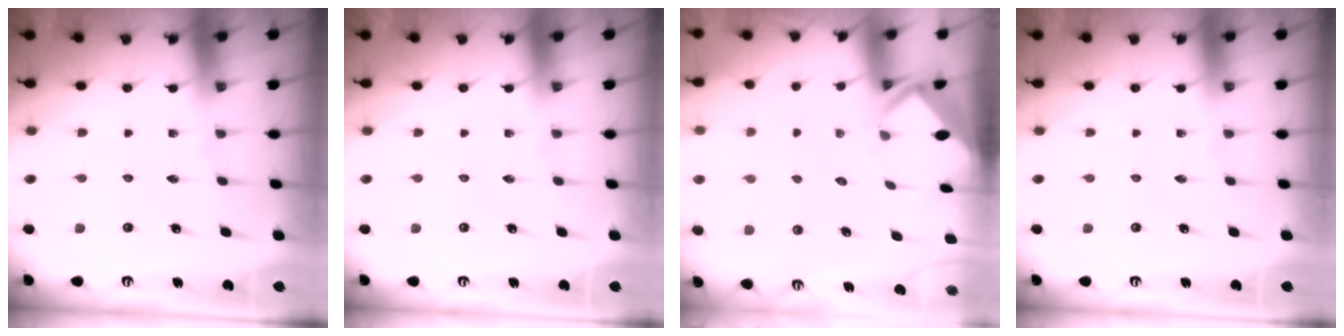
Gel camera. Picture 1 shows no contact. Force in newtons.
{"total": 0.0}
{"total": 2.9, "press": 2.9, "slide": 0.2}
{"total": 0.0}